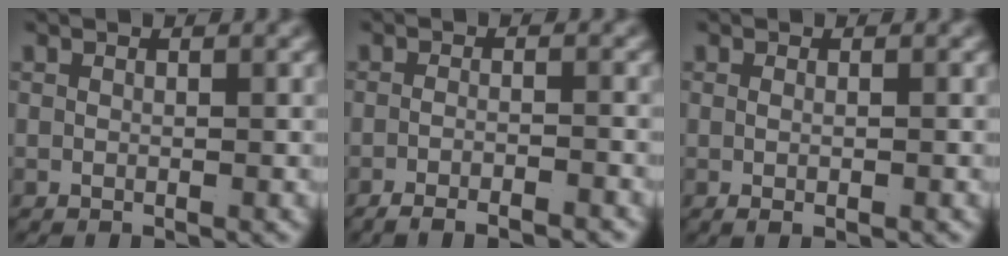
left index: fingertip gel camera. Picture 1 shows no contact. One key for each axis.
{"total": 3.7, "fx": -3.4, "fy": 0.5, "fz": 1.3, "tx": -0.019, "ty": -0.007, "tz": -0.054}
{"total": 1.1, "fx": -0.4, "fy": -0.4, "fz": 0.9, "tx": -0.016, "ty": -0.008, "tz": -0.001}